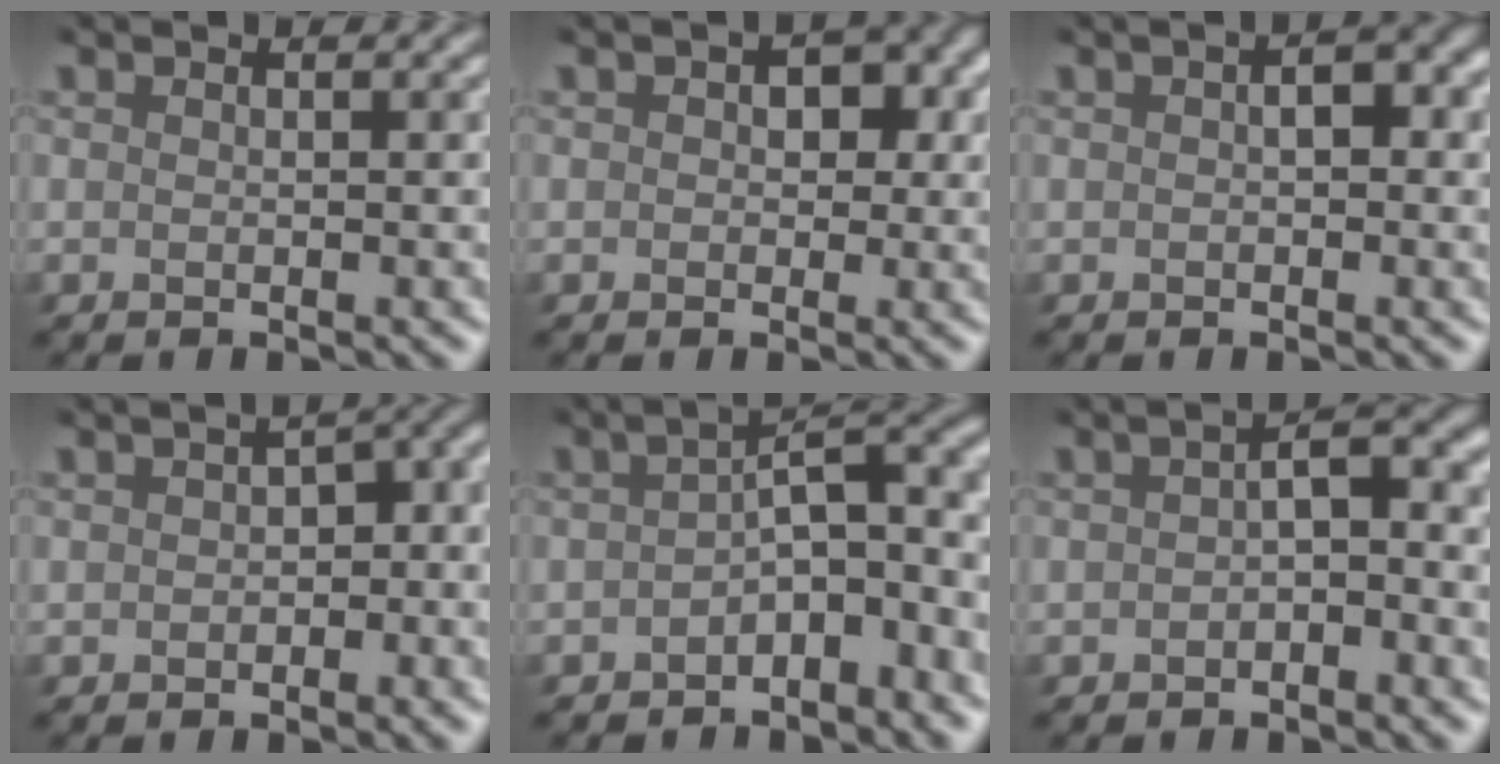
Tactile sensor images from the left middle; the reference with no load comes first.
{"total": 2.9, "force": [0.4, 2.3, 1.7], "torque": [0.005, 0.013, -0.003]}
{"total": 2.1, "force": [0.0, 1.0, 1.8], "torque": [-0.022, 0.005, -0.001]}
{"total": 5.7, "force": [-1.5, 3.5, 4.3], "torque": [-0.024, 0.010, -0.027]}
{"total": 6.9, "force": [-2.7, 3.1, 5.6], "torque": [-0.066, 0.012, -0.051]}
{"total": 2.8, "force": [-1.1, 1.0, 2.3], "torque": [-0.036, 0.014, -0.026]}